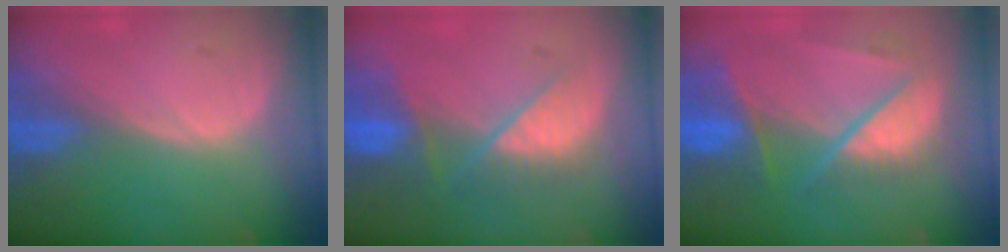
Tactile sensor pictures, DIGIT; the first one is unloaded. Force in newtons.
{"total": 9.0, "press": 7.7, "slide": 4.6}
{"total": 9.3, "press": 8.2, "slide": 4.4}